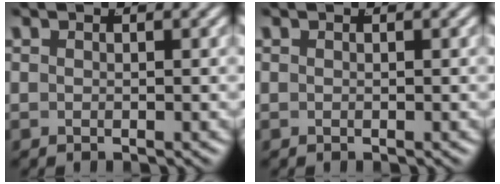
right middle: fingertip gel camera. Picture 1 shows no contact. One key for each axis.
{"total": 0.0}